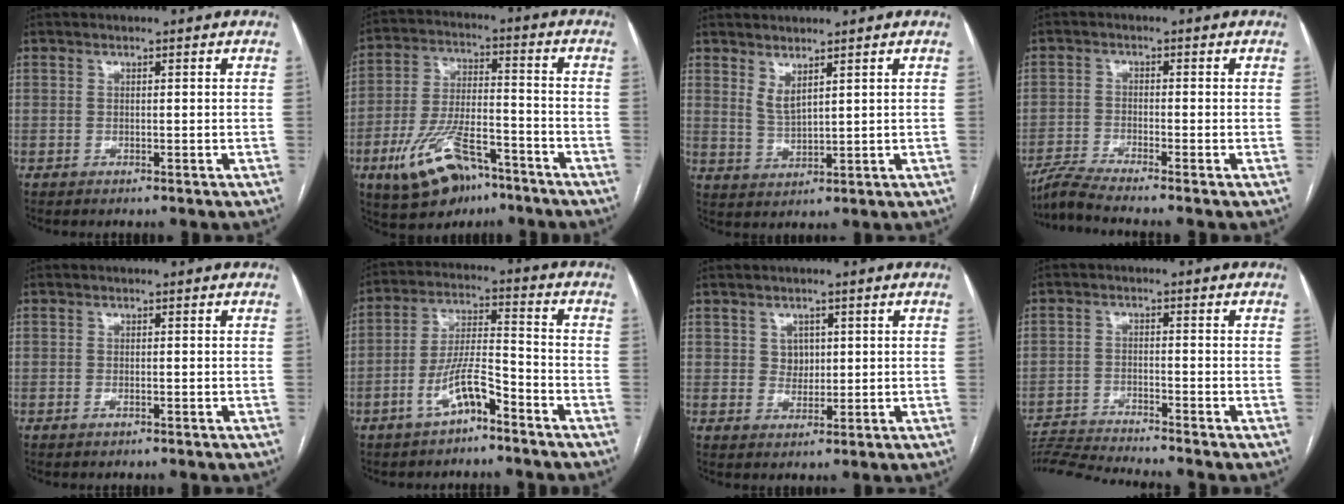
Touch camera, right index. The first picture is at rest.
{"total": 14.4, "force": [-8.5, 5.6, 10.2], "torque": [-0.201, 0.001, -0.140]}
{"total": 3.1, "force": [2.2, 0.6, 2.1], "torque": [-0.047, -0.014, 0.051]}
{"total": 5.6, "force": [-4.9, -1.4, 2.2], "torque": [-0.042, -0.019, -0.091]}
{"total": 0.9, "force": [-0.5, 0.4, 0.7], "torque": [-0.015, -0.001, -0.004]}
{"total": 8.2, "force": [-4.9, 2.0, 6.3], "torque": [-0.125, 0.010, -0.090]}
{"total": 2.8, "force": [0.9, 2.3, 1.3], "torque": [-0.017, -0.001, 0.018]}
{"total": 8.9, "force": [-8.4, -2.1, 1.9], "torque": [-0.027, -0.009, -0.151]}